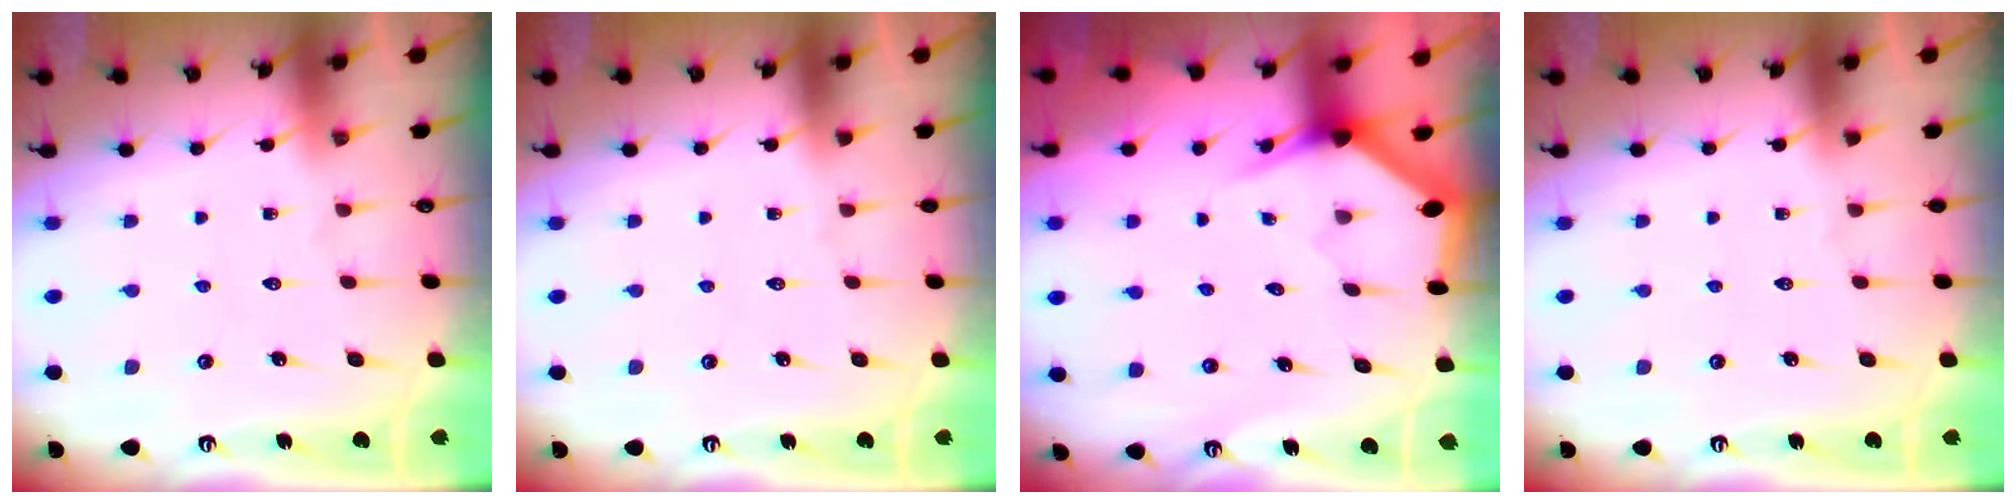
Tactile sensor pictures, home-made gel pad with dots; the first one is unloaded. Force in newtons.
{"total": 0.0}
{"total": 2.9, "press": 2.9, "slide": 0.1}
{"total": 0.0}